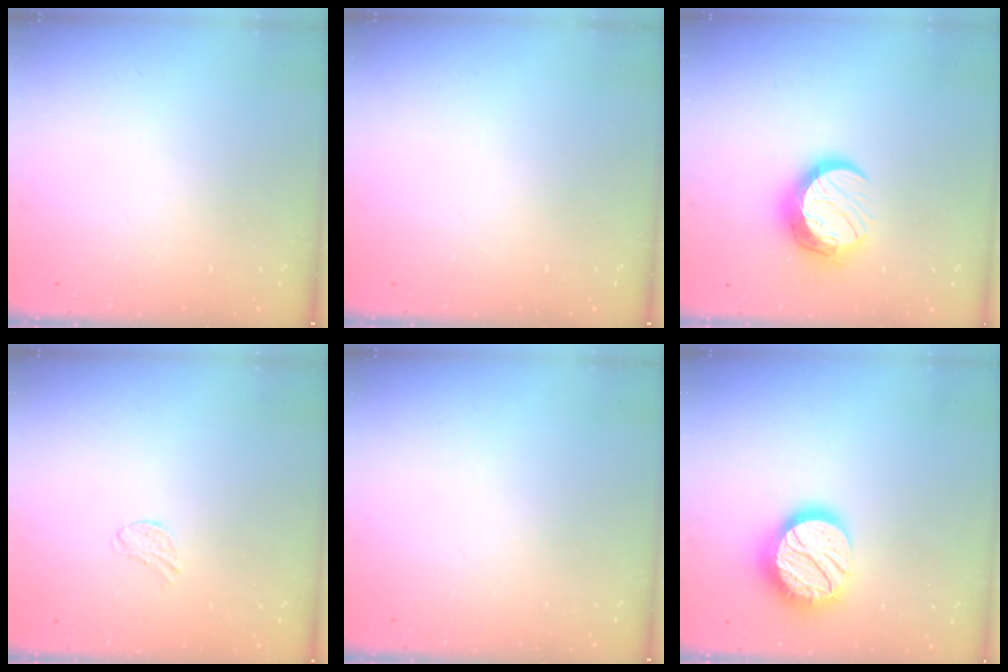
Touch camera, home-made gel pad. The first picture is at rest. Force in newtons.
{"total": 0.0}
{"total": 12.3, "press": 12.3, "slide": 0.9}
{"total": 4.3, "press": 4.3, "slide": 0.3}
{"total": 0.0}
{"total": 16.3, "press": 16.3, "slide": 1.0}